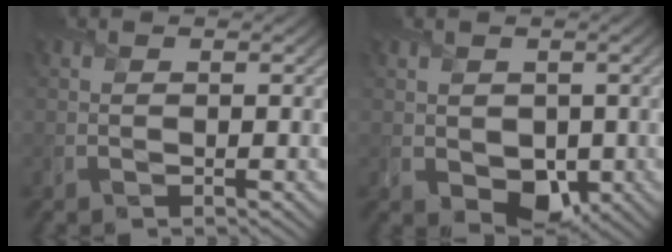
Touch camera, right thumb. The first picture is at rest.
{"total": 4.2, "force": [-0.1, 3.4, 2.5], "torque": [-0.058, -0.018, 0.005]}